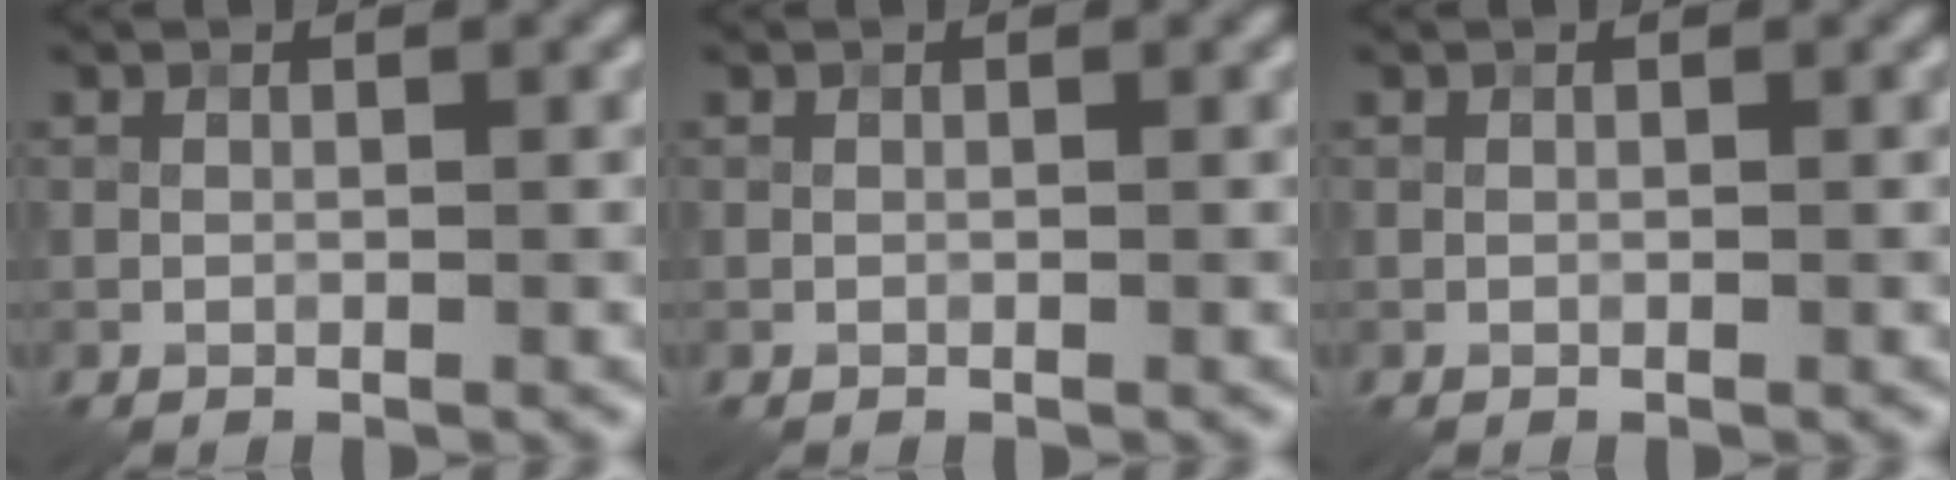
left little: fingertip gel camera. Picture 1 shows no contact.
{"total": 0.0}
{"total": 0.0}